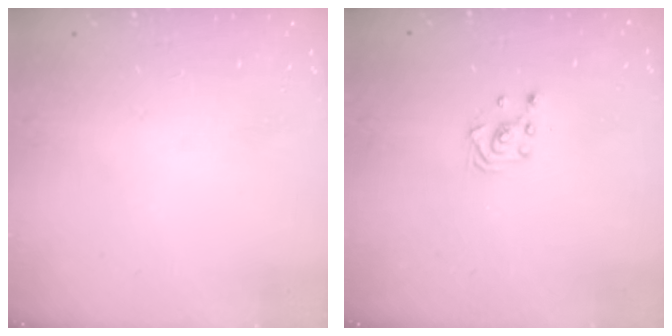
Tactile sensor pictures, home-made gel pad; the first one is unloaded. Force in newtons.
{"total": 2.9, "press": 2.8, "slide": 0.3}